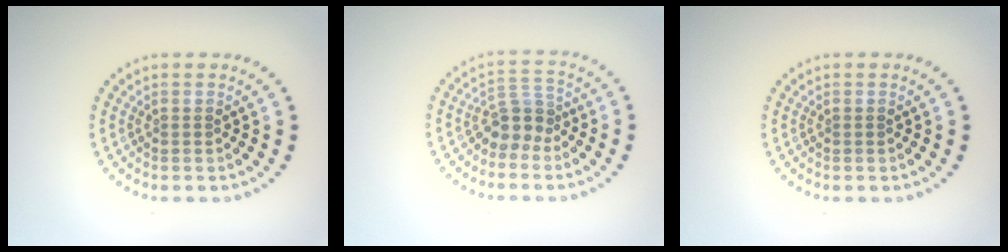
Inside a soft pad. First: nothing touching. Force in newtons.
{"total": 2.8, "press": 2.2, "slide": 1.8}
{"total": 0.0}